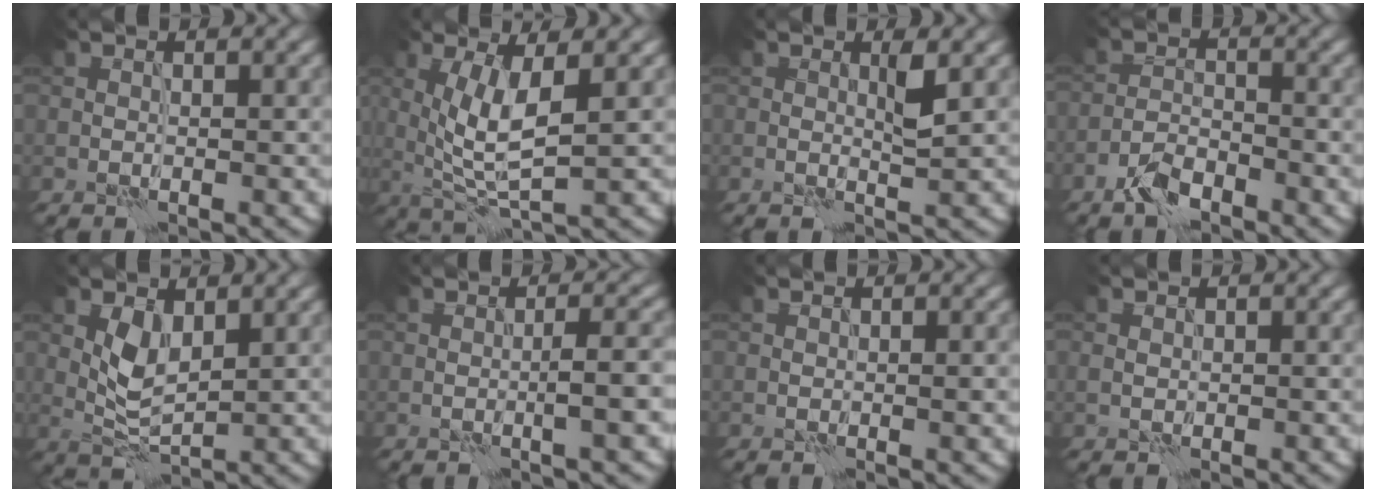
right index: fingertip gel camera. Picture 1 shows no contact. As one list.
[{"total": 5.3, "force": [0.8, 1.5, 5.0], "torque": [-0.106, -0.007, 0.021]}, {"total": 1.6, "force": [0.5, 0.1, 1.5], "torque": [-0.027, -0.001, 0.005]}, {"total": 3.0, "force": [-2.3, 1.1, 1.6], "torque": [-0.030, 0.006, -0.051]}, {"total": 3.2, "force": [1.1, 1.5, 2.6], "torque": [-0.056, -0.005, 0.026]}, {"total": 2.4, "force": [-0.3, 0.1, 2.4], "torque": [-0.041, 0.007, -0.008]}, {"total": 1.0, "force": [0.1, 0.4, 1.0], "torque": [-0.013, -0.001, 0.004]}, {"total": 0.7, "force": [0.2, 0.5, 0.3], "torque": [-0.007, -0.001, 0.006]}]